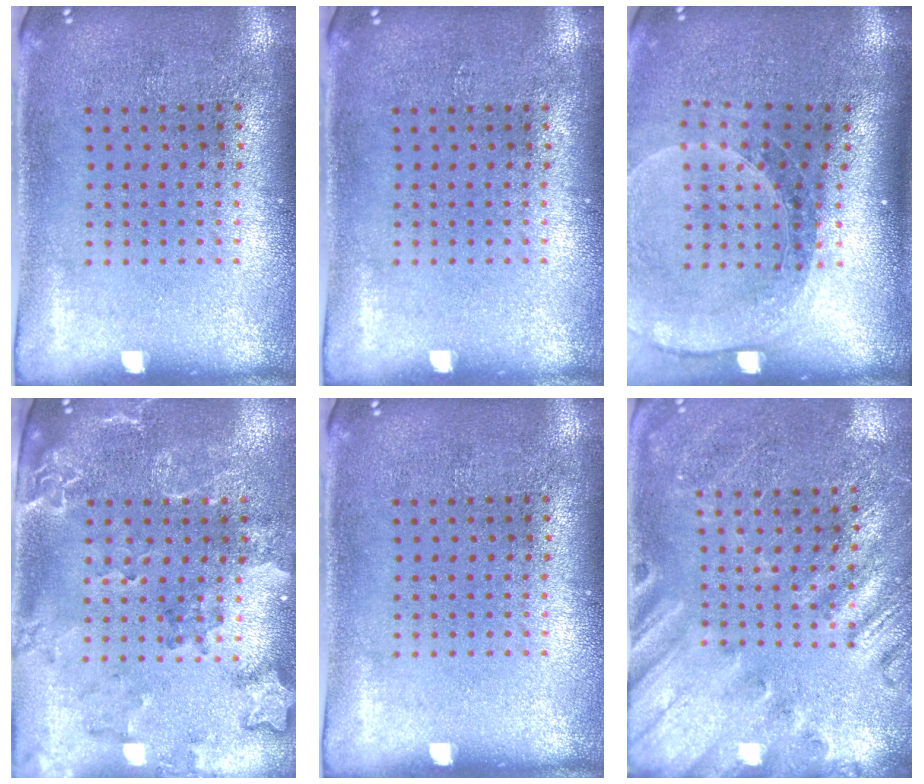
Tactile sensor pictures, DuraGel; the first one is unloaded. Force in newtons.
{"total": 0.0}
{"total": 1.8, "press": 1.7, "slide": 0.6}
{"total": 2.2, "press": 1.9, "slide": 1.1}
{"total": 0.0}
{"total": 2.2, "press": 2.1, "slide": 0.8}